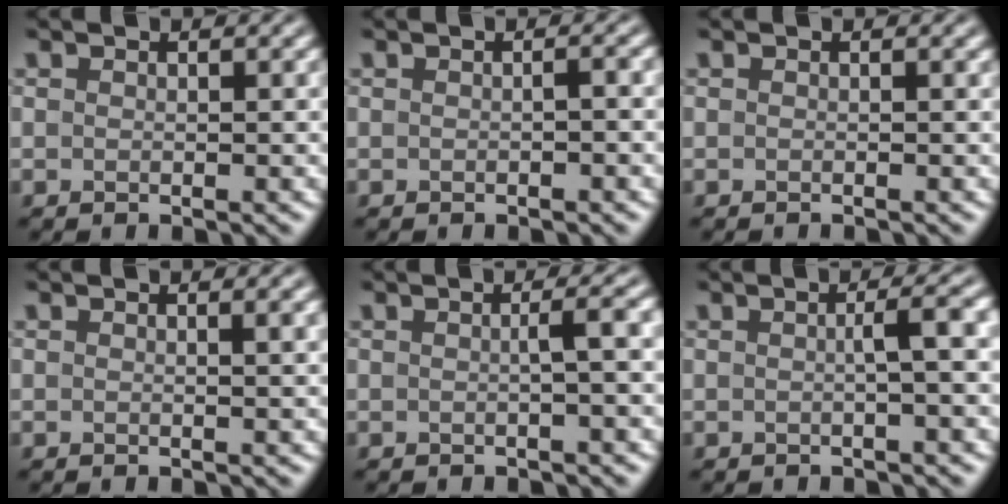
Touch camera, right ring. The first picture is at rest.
{"total": 0.9, "force": [-0.1, 0.2, 0.9], "torque": [-0.014, 0.004, -0.002]}
{"total": 0.5, "force": [-0.5, 0.1, 0.2], "torque": [0.002, -0.001, -0.010]}
{"total": 1.5, "force": [0.7, 0.5, 1.3], "torque": [-0.011, 0.005, 0.006]}
{"total": 2.4, "force": [0.2, 0.6, 2.3], "torque": [-0.028, 0.011, -0.004]}
{"total": 2.8, "force": [0.2, 0.6, 2.7], "torque": [-0.036, 0.011, -0.003]}